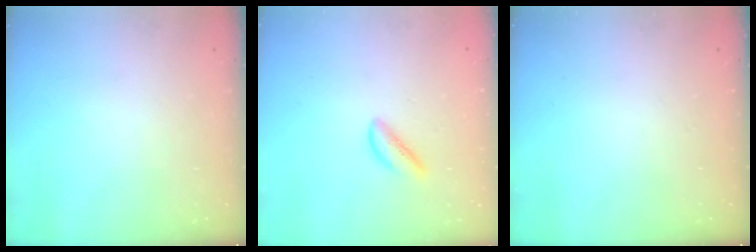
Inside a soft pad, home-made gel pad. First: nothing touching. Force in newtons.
{"total": 2.7, "press": 2.6, "slide": 0.8}
{"total": 0.0}